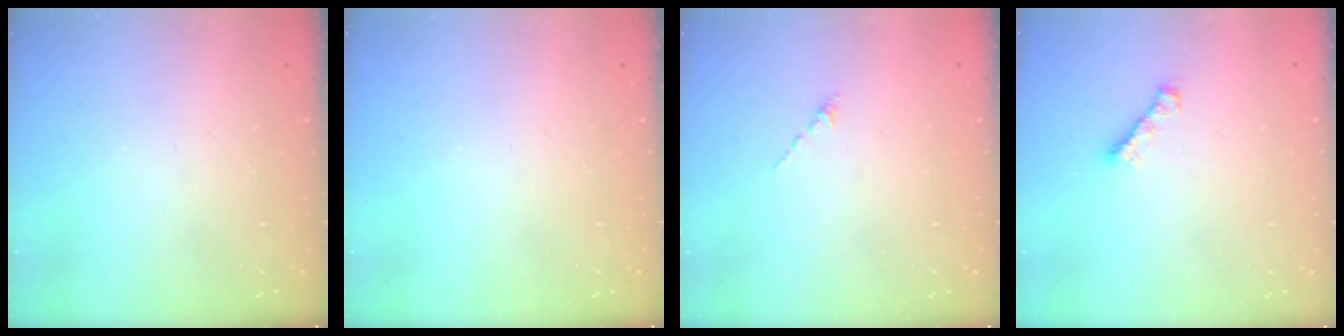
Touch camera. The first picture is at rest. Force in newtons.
{"total": 0.0}
{"total": 0.0}
{"total": 1.9, "press": 1.8, "slide": 0.6}